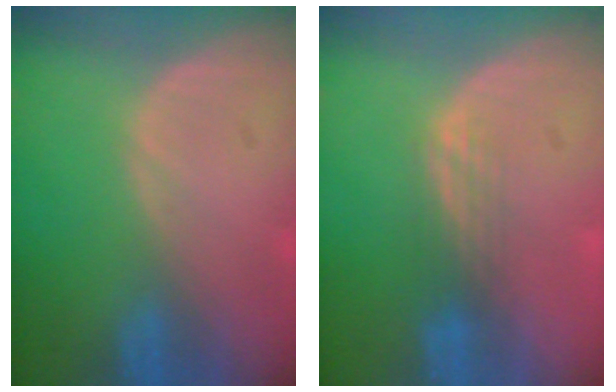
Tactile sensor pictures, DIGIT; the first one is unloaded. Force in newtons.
{"total": 3.0, "press": 2.5, "slide": 1.6}